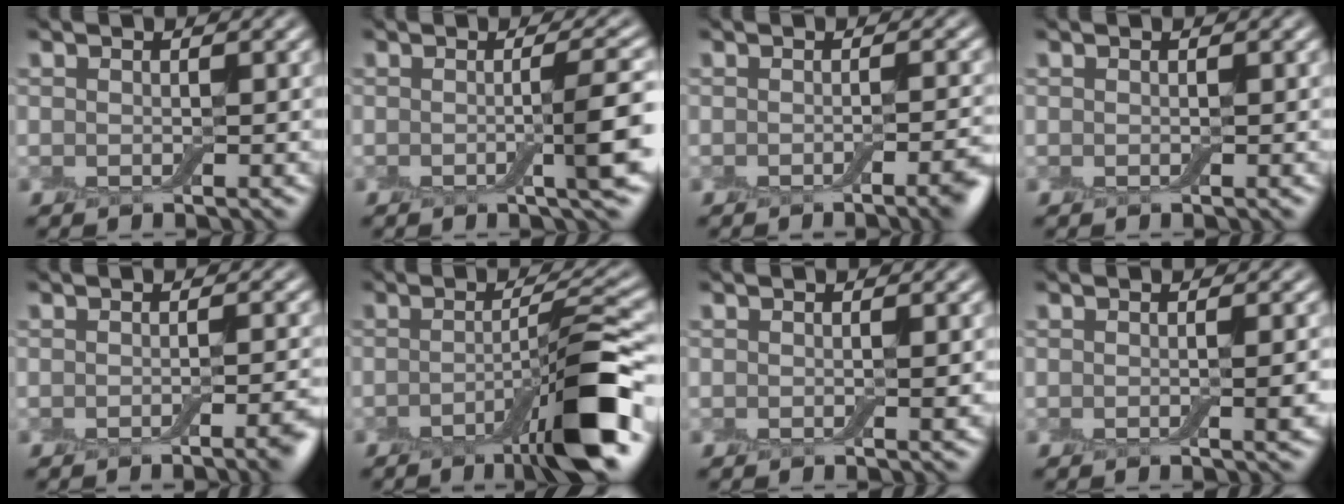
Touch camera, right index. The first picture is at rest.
{"total": 4.1, "force": [-0.6, 0.5, 4.0], "torque": [-0.055, 0.000, -0.014]}
{"total": 3.2, "force": [-1.7, 0.7, 2.7], "torque": [-0.025, 0.001, -0.025]}
{"total": 0.0}
{"total": 2.9, "force": [-1.5, 0.6, 2.4], "torque": [-0.022, 0.002, -0.024]}
{"total": 7.9, "force": [-3.2, 0.9, 7.2], "torque": [-0.104, 0.008, -0.061]}
{"total": 0.8, "force": [-0.1, 0.1, 0.7], "torque": [-0.010, -0.002, -0.001]}
{"total": 1.6, "force": [-0.3, 0.1, 1.5], "torque": [-0.024, -0.003, -0.003]}